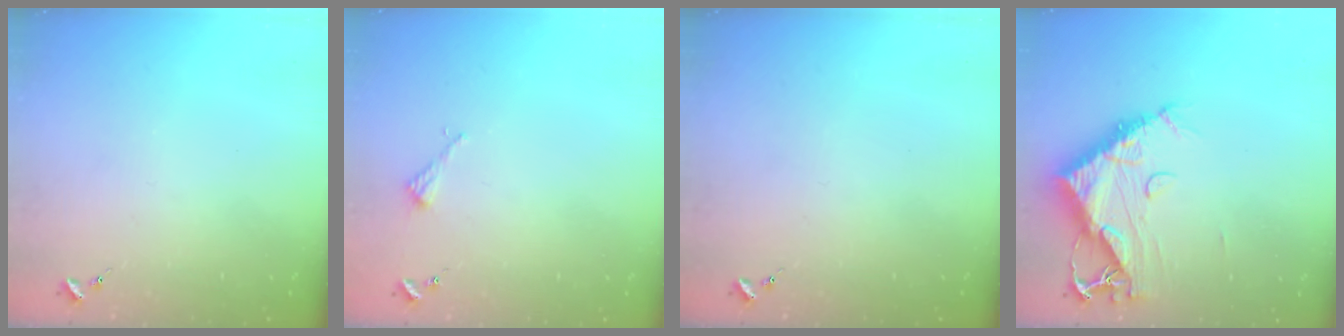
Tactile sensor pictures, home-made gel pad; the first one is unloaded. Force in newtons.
{"total": 2.2, "press": 2.2, "slide": 0.2}
{"total": 0.0}
{"total": 13.4, "press": 13.3, "slide": 1.5}